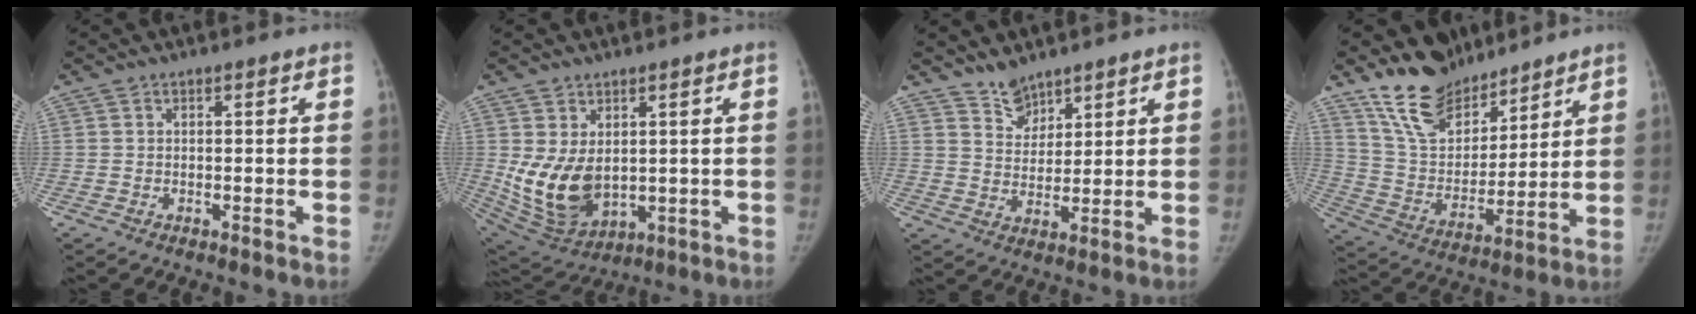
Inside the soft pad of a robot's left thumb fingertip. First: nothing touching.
{"total": 11.7, "force": [0.7, 7.9, 8.6], "torque": [-0.150, -0.018, 0.043]}
{"total": 5.0, "force": [4.3, 2.5, 0.8], "torque": [0.011, -0.039, 0.084]}
{"total": 15.2, "force": [12.3, 7.3, 5.1], "torque": [-0.049, -0.074, 0.238]}